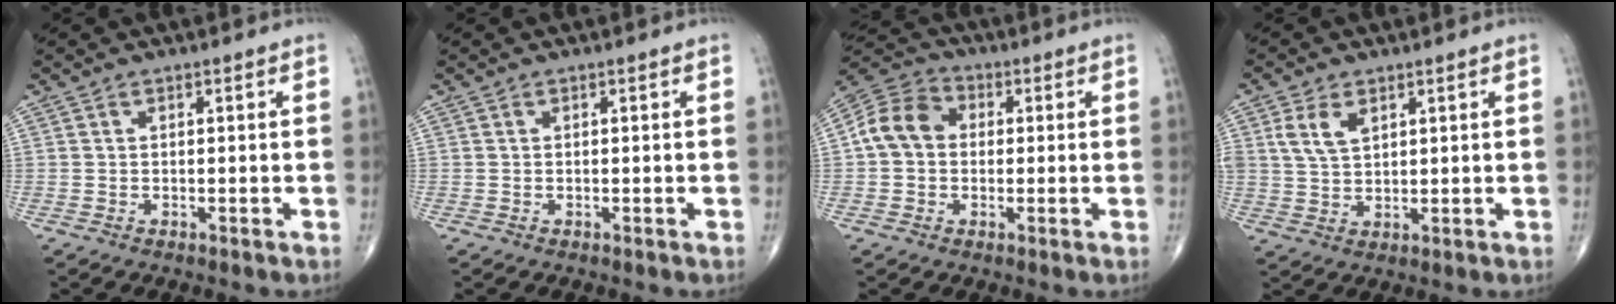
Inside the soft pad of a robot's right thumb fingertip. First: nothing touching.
{"total": 0.0}
{"total": 9.3, "force": [0.5, 7.5, 5.5], "torque": [-0.094, 0.028, -0.004]}
{"total": 5.5, "force": [2.4, 3.2, 3.8], "torque": [-0.068, -0.007, 0.053]}